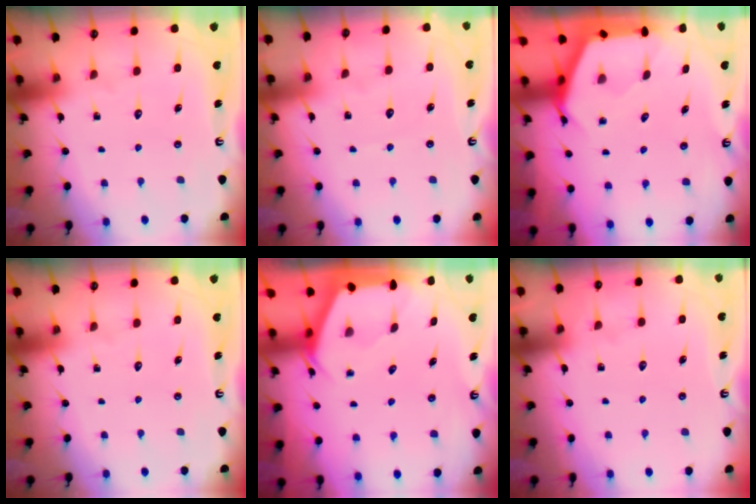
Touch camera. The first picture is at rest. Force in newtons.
{"total": 2.9, "press": 2.9, "slide": 0.4}
{"total": 2.8, "press": 2.8, "slide": 0.3}
{"total": 0.0}
{"total": 2.1, "press": 2.0, "slide": 0.3}
{"total": 4.5, "press": 4.4, "slide": 0.6}